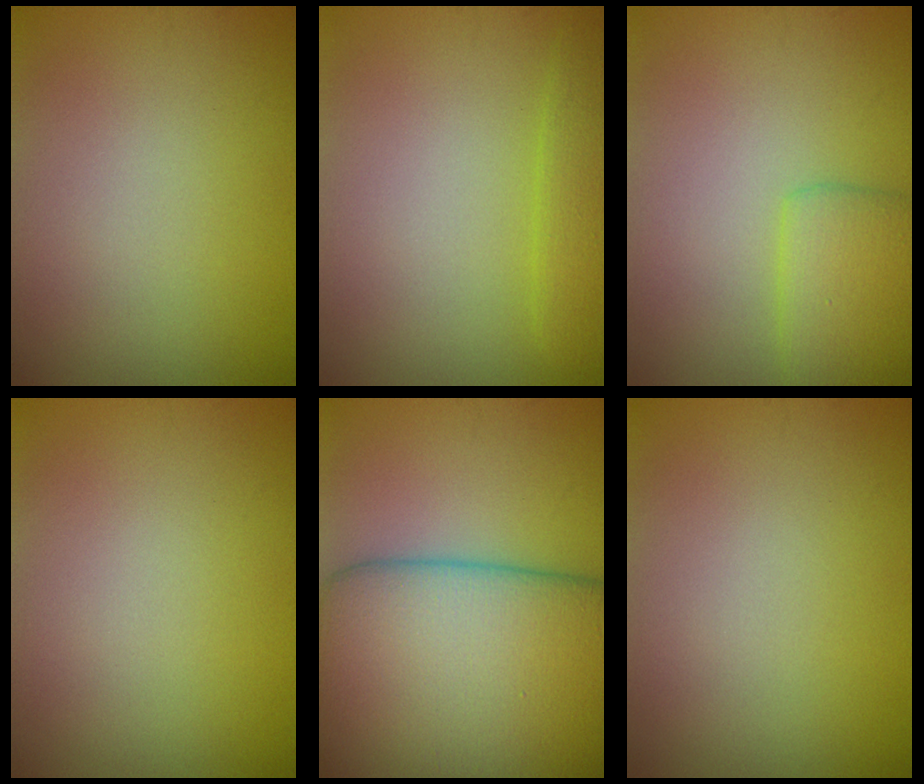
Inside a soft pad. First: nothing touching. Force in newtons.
{"total": 2.4, "press": 2.4, "slide": 0.2}
{"total": 3.1, "press": 3.1, "slide": 0.2}
{"total": 0.0}
{"total": 17.0, "press": 17.0, "slide": 0.5}
{"total": 0.0}